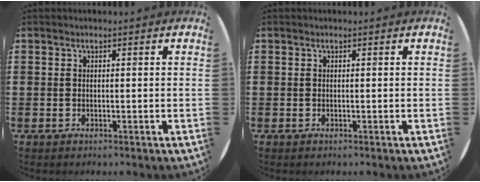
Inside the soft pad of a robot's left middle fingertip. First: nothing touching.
{"total": 0.0}